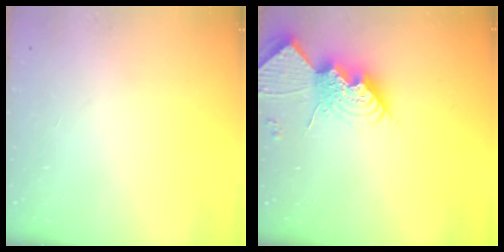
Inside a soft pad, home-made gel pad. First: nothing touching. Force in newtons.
{"total": 13.6, "press": 13.6, "slide": 1.2}